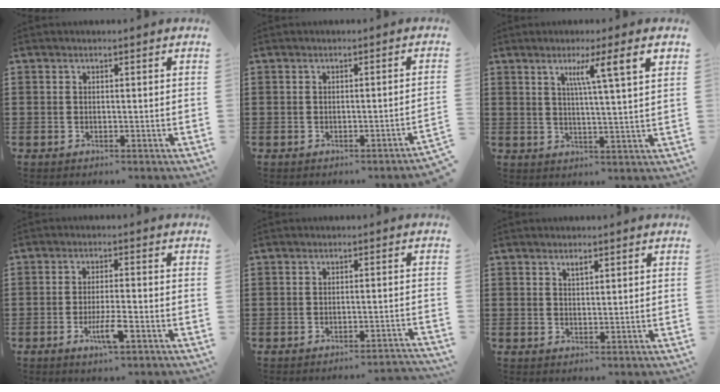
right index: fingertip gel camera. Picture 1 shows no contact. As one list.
[{"total": 1.0, "force": [-0.7, -0.3, 0.7], "torque": [-0.013, -0.004, -0.014]}, {"total": 5.8, "force": [2.7, -0.4, 5.2], "torque": [-0.094, -0.008, 0.036]}, {"total": 4.8, "force": [-2.3, 0.8, 4.1], "torque": [-0.079, -0.007, -0.041]}, {"total": 2.0, "force": [-1.8, -0.3, 0.8], "torque": [-0.015, -0.001, -0.038]}, {"total": 1.2, "force": [0.9, 0.4, 0.7], "torque": [-0.015, 0.002, 0.015]}]